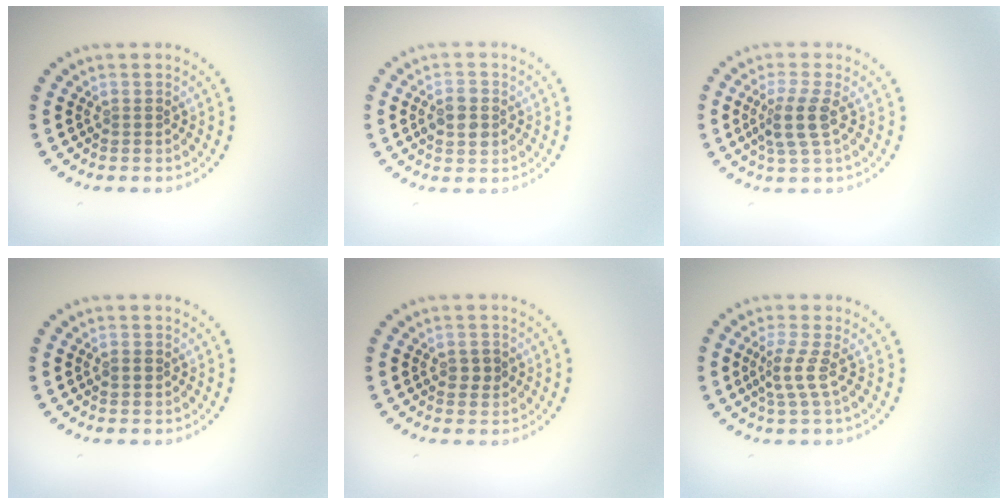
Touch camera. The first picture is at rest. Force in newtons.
{"total": 2.8, "press": 2.8, "slide": 0.1}
{"total": 3.0, "press": 2.5, "slide": 1.6}
{"total": 0.7, "press": 0.7, "slide": 0.1}
{"total": 1.6, "press": 1.5, "slide": 0.2}
{"total": 2.3, "press": 1.5, "slide": 1.6}